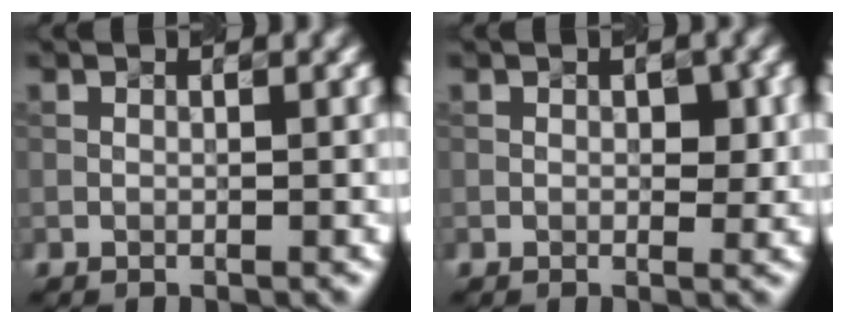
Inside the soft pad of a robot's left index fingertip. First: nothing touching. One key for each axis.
{"total": 1.6, "fx": 0.1, "fy": 0.8, "fz": 1.4, "tx": -0.015, "ty": -0.001, "tz": 0.008}